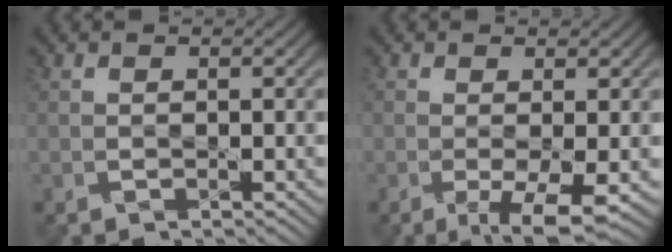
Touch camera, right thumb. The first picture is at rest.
{"total": 5.4, "force": [-1.8, 1.5, 4.8], "torque": [-0.091, -0.003, -0.026]}